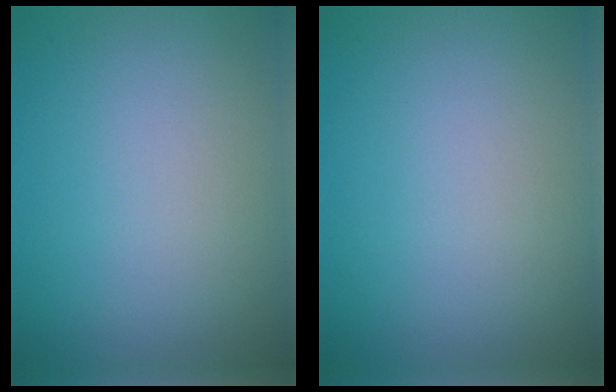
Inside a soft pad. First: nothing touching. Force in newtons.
{"total": 0.0}